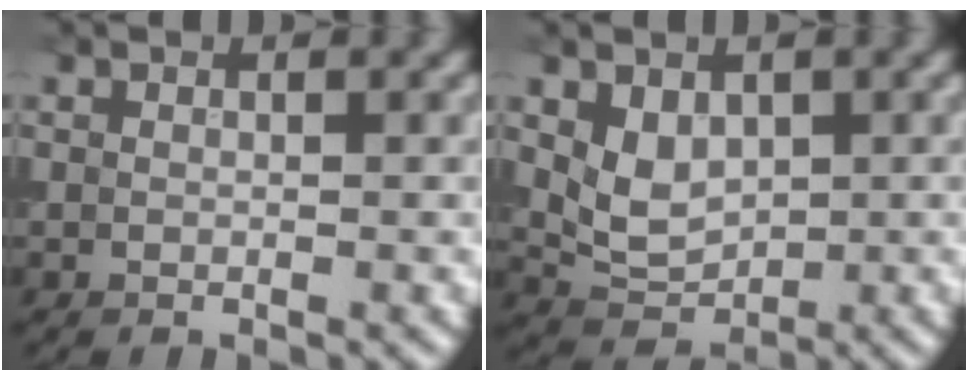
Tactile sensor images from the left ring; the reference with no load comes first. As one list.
[{"total": 3.1, "force": [0.7, 2.3, 2.0], "torque": [-0.036, -0.006, 0.019]}]